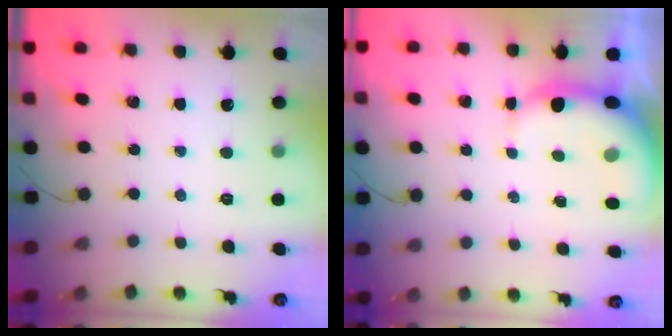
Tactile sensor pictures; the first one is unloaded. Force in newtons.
{"total": 4.8, "press": 4.7, "slide": 1.1}